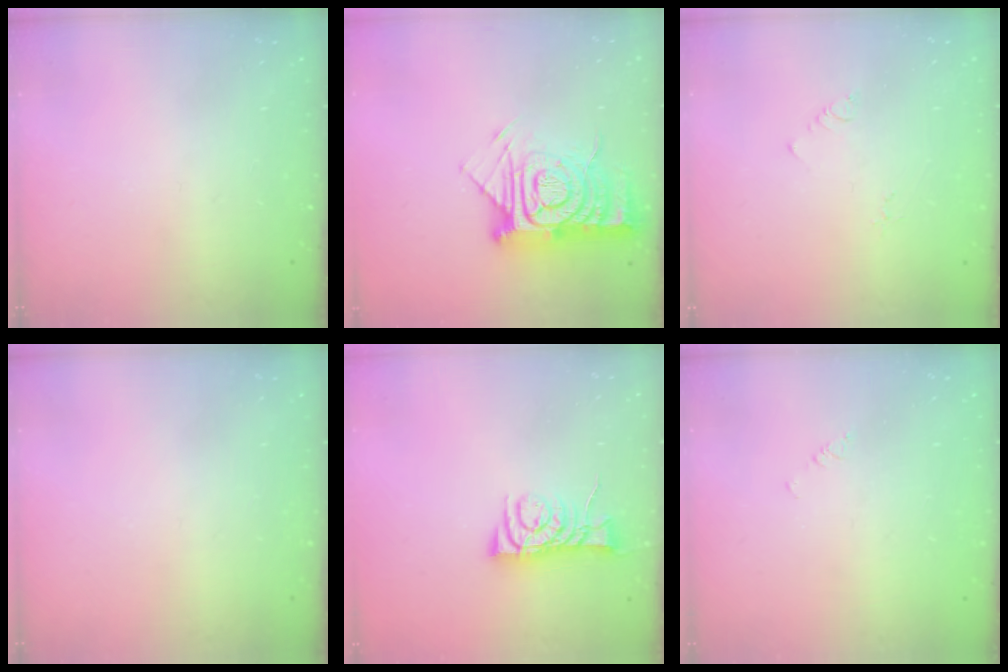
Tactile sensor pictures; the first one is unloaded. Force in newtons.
{"total": 16.6, "press": 16.5, "slide": 1.8}
{"total": 1.4, "press": 1.3, "slide": 0.3}
{"total": 0.0}
{"total": 7.7, "press": 7.7, "slide": 0.1}
{"total": 1.1, "press": 1.1, "slide": 0.1}